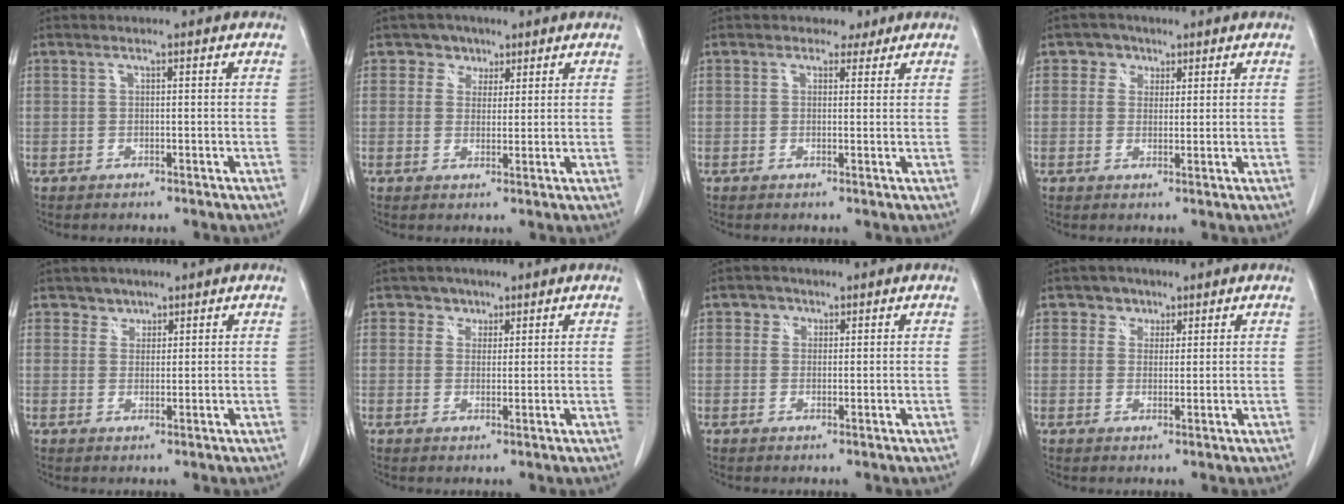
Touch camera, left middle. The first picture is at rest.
{"total": 3.2, "force": [1.8, 2.6, 0.2], "torque": [0.003, 0.005, 0.023]}
{"total": 2.2, "force": [1.5, 1.6, 0.2], "torque": [0.002, 0.005, 0.016]}
{"total": 2.8, "force": [1.4, 2.4, 0.4], "torque": [0.000, 0.004, 0.017]}
{"total": 1.9, "force": [1.5, 1.2, -0.3], "torque": [0.012, -0.001, 0.020]}
{"total": 2.3, "force": [1.5, 1.8, -0.1], "torque": [0.009, 0.001, 0.018]}
{"total": 1.9, "force": [0.9, 1.6, 0.3], "torque": [0.004, 0.000, 0.009]}
{"total": 2.7, "force": [1.6, 2.2, 0.2], "torque": [0.004, 0.003, 0.020]}